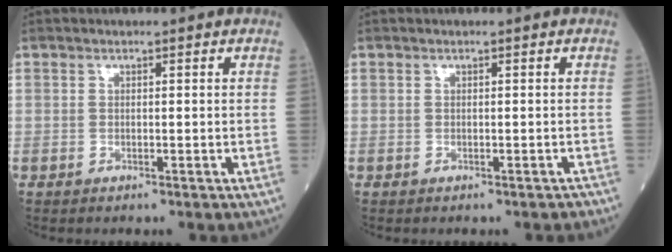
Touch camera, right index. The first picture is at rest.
{"total": 1.1, "force": [-0.9, 0.4, 0.4], "torque": [-0.006, -0.001, -0.010]}